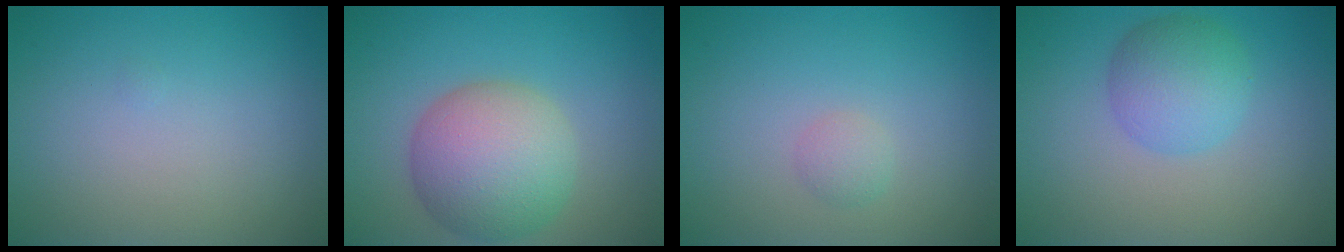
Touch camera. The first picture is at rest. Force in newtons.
{"total": 7.5, "press": 7.5, "slide": 0.1}
{"total": 1.1, "press": 1.1, "slide": 0.0}
{"total": 4.0, "press": 4.0, "slide": 0.0}